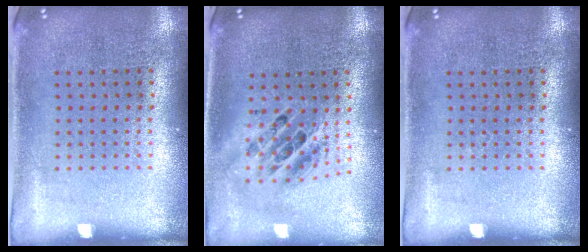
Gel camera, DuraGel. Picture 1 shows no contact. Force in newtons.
{"total": 1.8, "press": 1.5, "slide": 1.1}
{"total": 0.0}